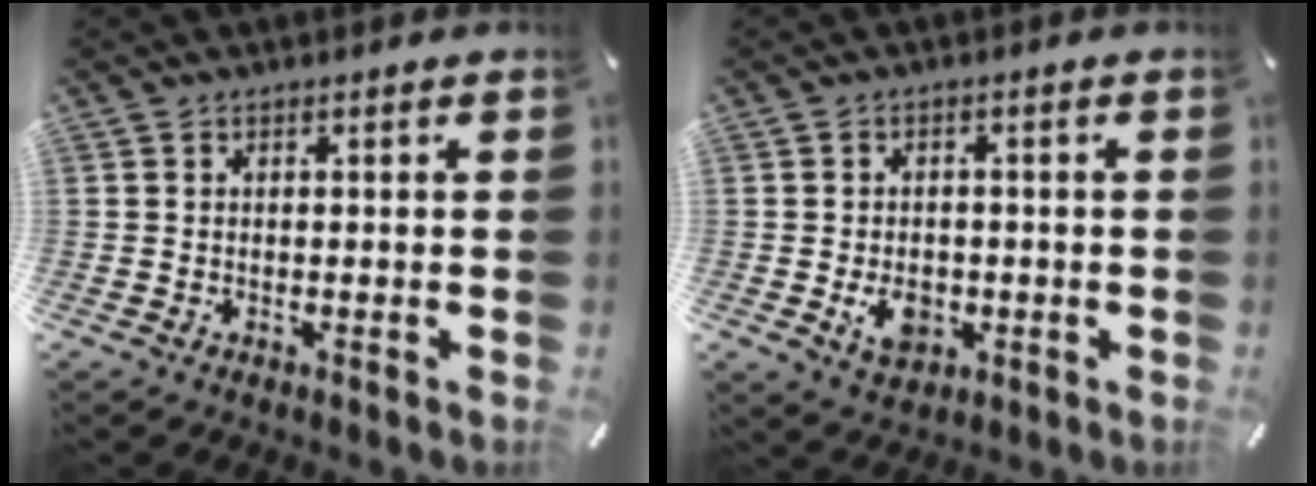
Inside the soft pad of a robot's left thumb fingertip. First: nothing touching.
{"total": 6.1, "force": [-1.5, 4.7, 3.6], "torque": [-0.065, -0.004, -0.028]}